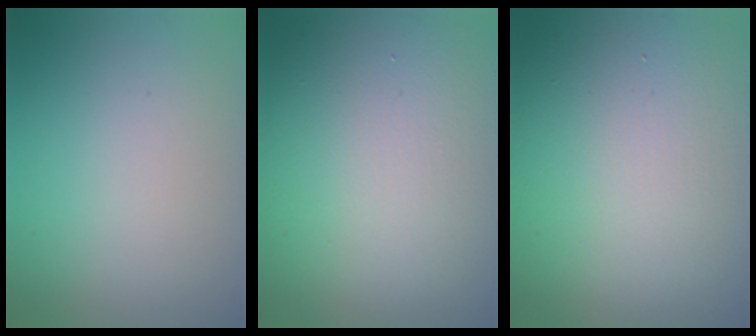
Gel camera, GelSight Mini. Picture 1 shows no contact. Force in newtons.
{"total": 14.6, "press": 14.6, "slide": 0.8}
{"total": 16.0, "press": 15.9, "slide": 1.3}